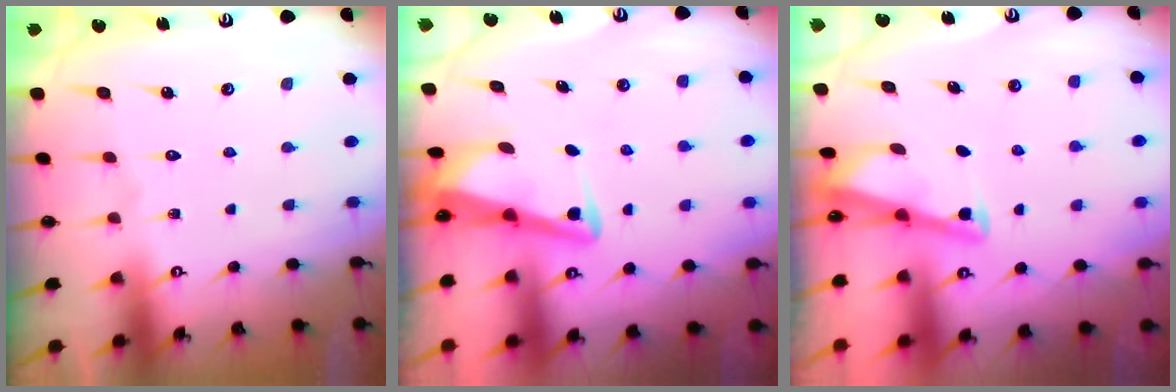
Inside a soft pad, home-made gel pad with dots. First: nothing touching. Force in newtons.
{"total": 3.7, "press": 3.7, "slide": 0.4}
{"total": 3.0, "press": 3.0, "slide": 0.3}